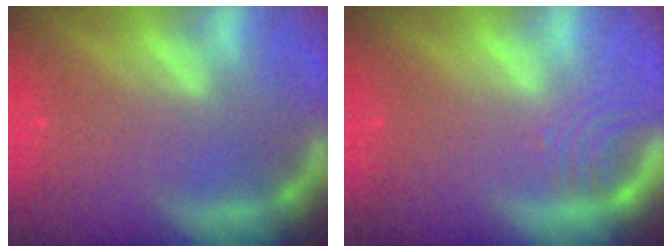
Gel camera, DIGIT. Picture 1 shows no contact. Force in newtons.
{"total": 2.5}